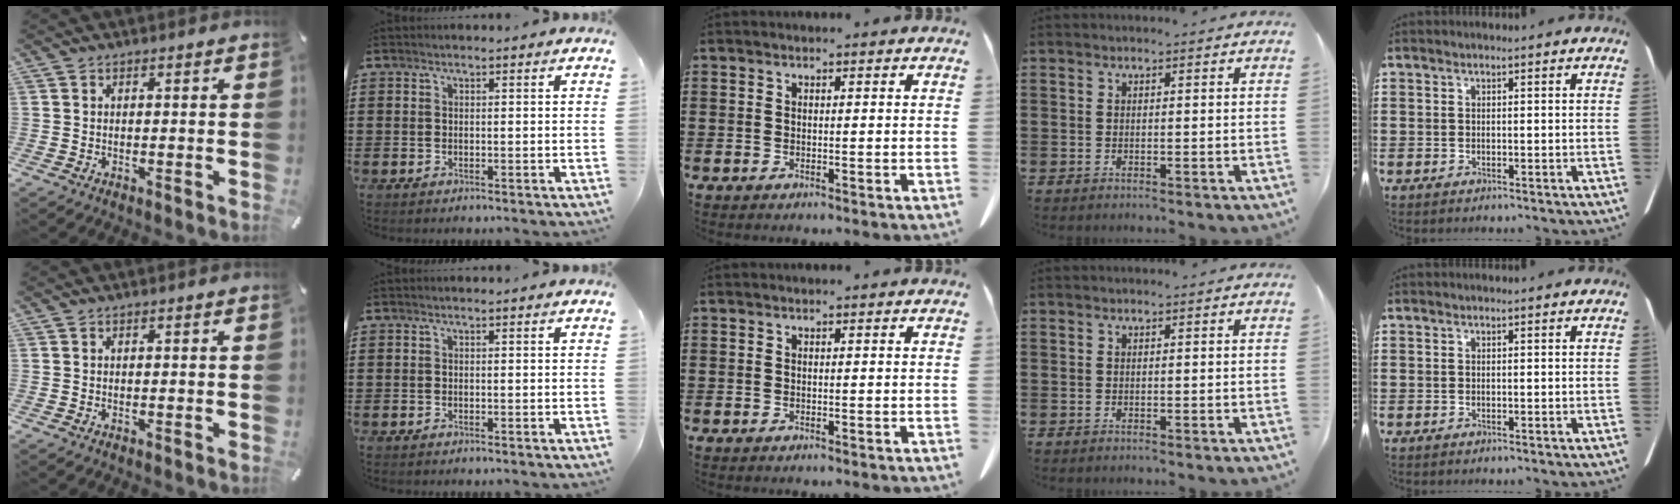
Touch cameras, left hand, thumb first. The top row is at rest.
{}